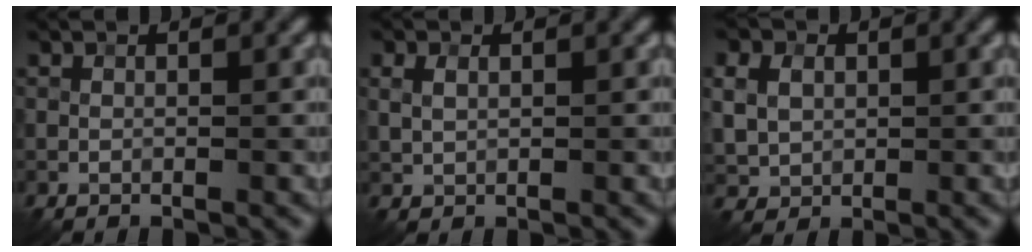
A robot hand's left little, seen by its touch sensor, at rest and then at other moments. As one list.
[{"total": 1.5, "force": [0.6, 0.9, 1.0], "torque": [-0.024, 0.001, 0.013]}, {"total": 3.9, "force": [1.2, 3.1, 2.1], "torque": [-0.059, 0.009, 0.019]}]